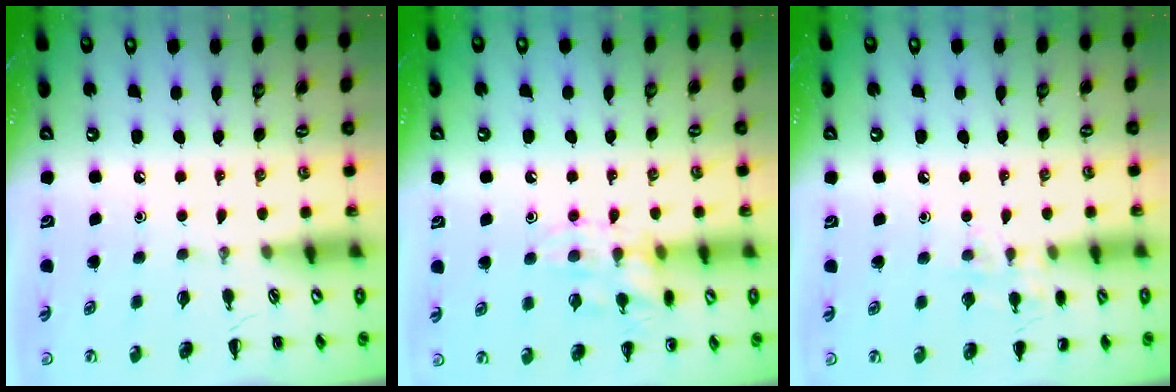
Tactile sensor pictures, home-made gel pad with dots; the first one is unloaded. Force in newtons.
{"total": 11.4, "press": 11.4, "slide": 0.5}
{"total": 7.7, "press": 7.4, "slide": 1.9}